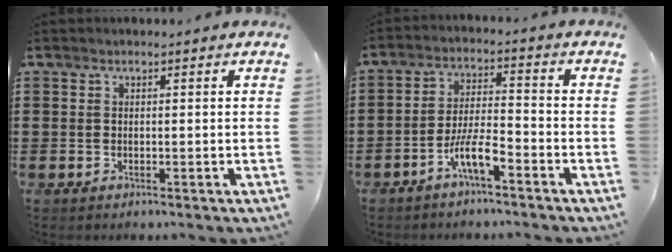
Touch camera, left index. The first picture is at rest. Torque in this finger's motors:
{"motor_torque": [0.88, 0.61, 0.22, 0.12]}